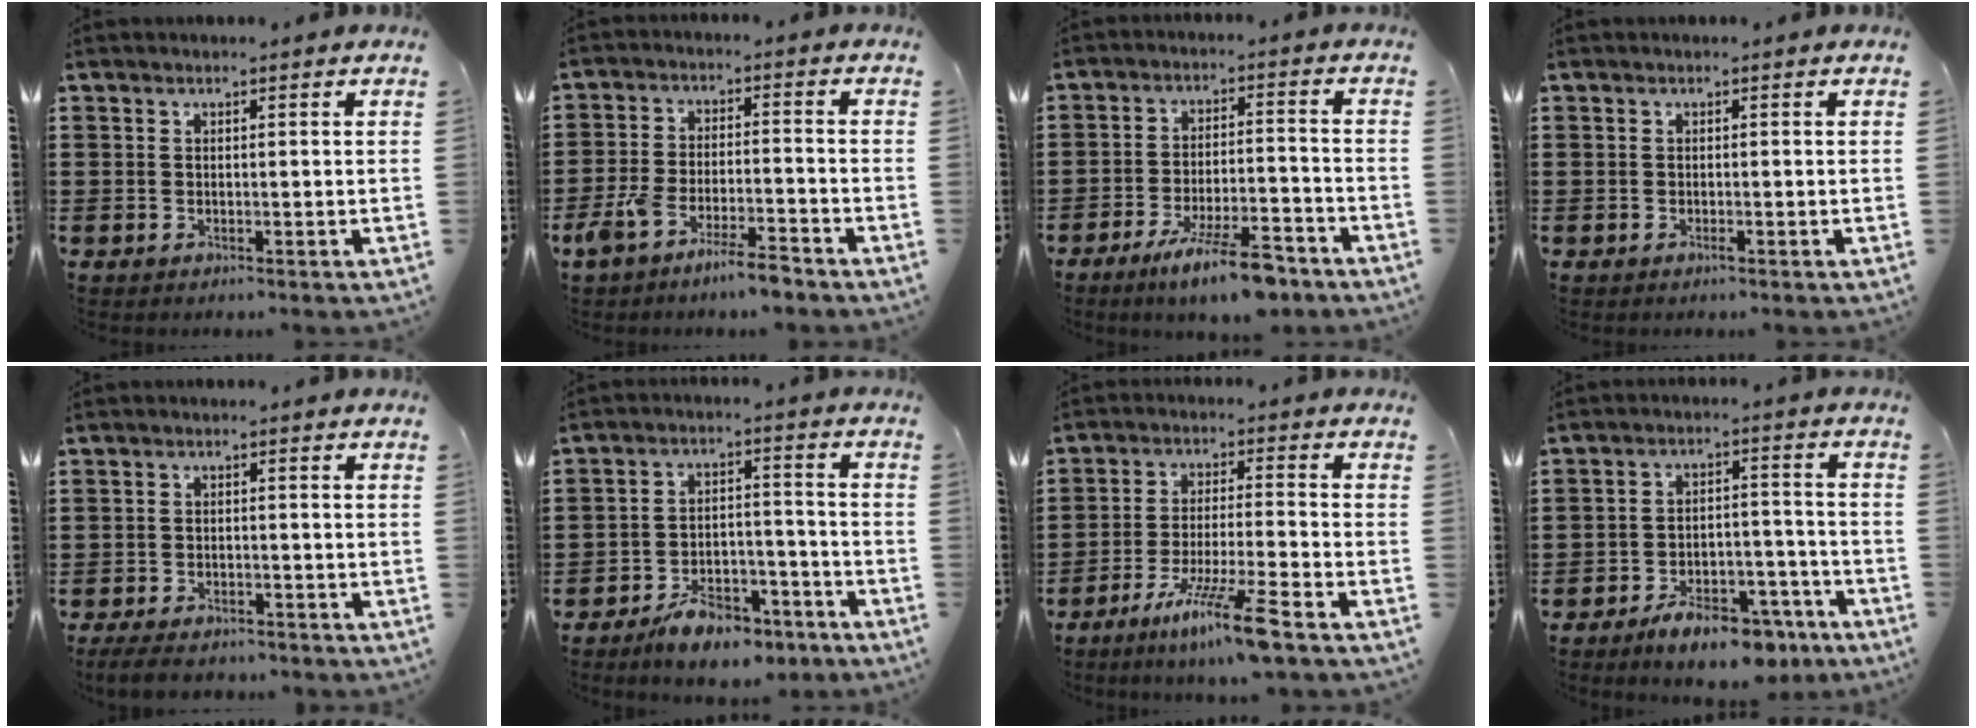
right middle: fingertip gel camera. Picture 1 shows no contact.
{"total": 6.5, "force": [-5.4, 0.9, 3.6], "torque": [-0.084, -0.006, -0.103]}
{"total": 9.1, "force": [-6.9, 1.2, 5.8], "torque": [-0.103, 0.003, -0.126]}
{"total": 0.5, "force": [-0.2, 0.0, 0.5], "torque": [-0.009, -0.003, -0.004]}
{"total": 2.9, "force": [-2.7, 0.6, 0.8], "torque": [-0.020, 0.000, -0.058]}
{"total": 7.3, "force": [-6.3, 2.4, 2.8], "torque": [-0.050, 0.018, -0.118]}
{"total": 9.8, "force": [-6.8, 0.0, 7.0], "torque": [-0.128, -0.008, -0.127]}
{"total": 8.0, "force": [-6.5, 2.4, 4.0], "torque": [-0.057, 0.023, -0.116]}